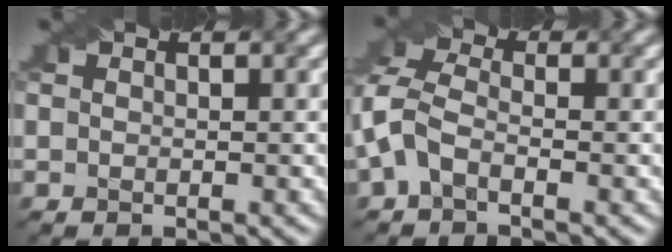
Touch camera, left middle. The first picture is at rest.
{"total": 4.1, "force": [-1.1, 2.5, 3.0], "torque": [-0.074, 0.014, -0.036]}